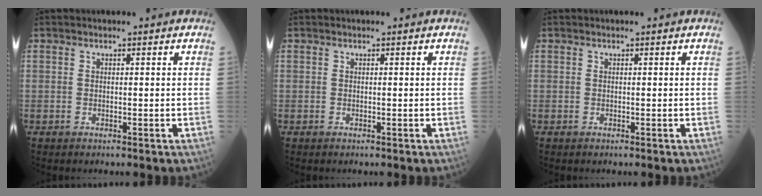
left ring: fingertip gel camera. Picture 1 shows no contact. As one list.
[{"total": 0.0}, {"total": 0.0}]